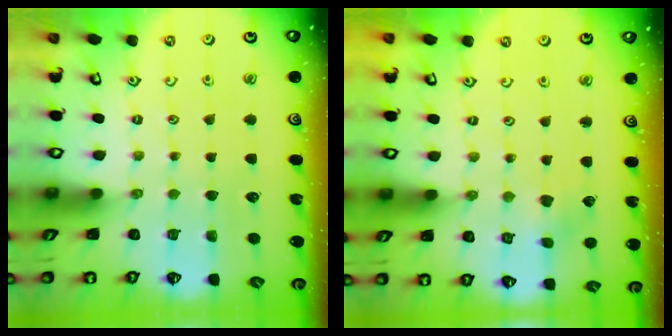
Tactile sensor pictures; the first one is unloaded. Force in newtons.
{"total": 3.1, "press": 3.0, "slide": 0.5}